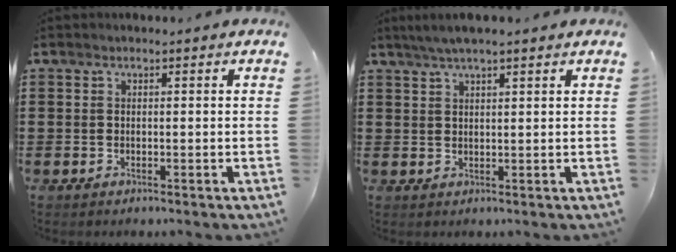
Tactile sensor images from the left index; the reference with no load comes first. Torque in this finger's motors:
{"motor_torque": [0.69, -0.65, 0.11, 0.03]}